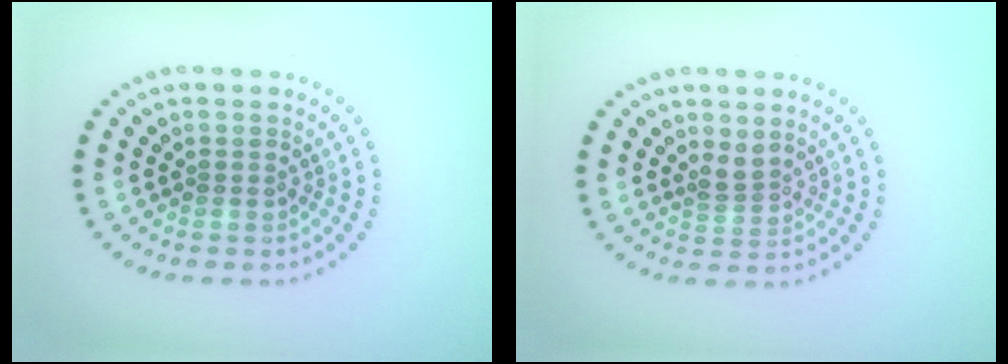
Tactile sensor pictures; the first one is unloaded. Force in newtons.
{"total": 1.8, "press": 1.3, "slide": 1.3}